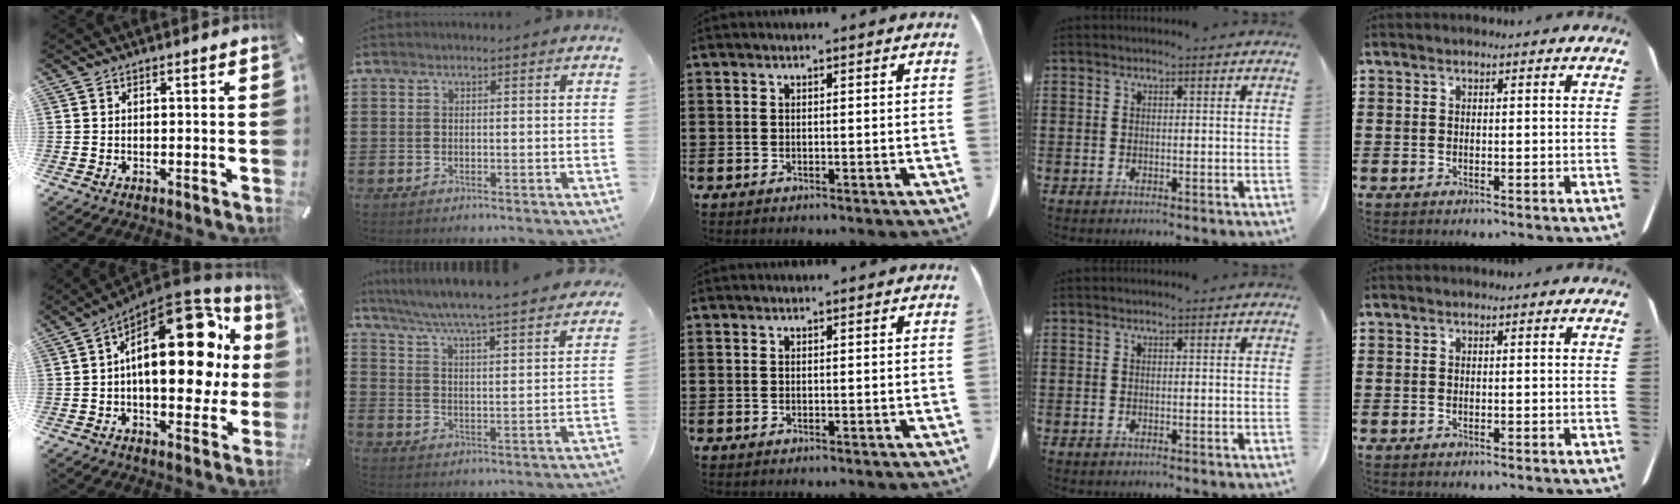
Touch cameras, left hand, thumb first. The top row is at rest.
{"thumb": {"total": 24.5, "force": [5.2, 13.1, 20.0], "torque": [-0.278, -0.044, 0.092]}, "index": {"total": 5.0, "force": [4.7, -0.9, 1.5], "torque": [-0.053, -0.045, 0.071]}}